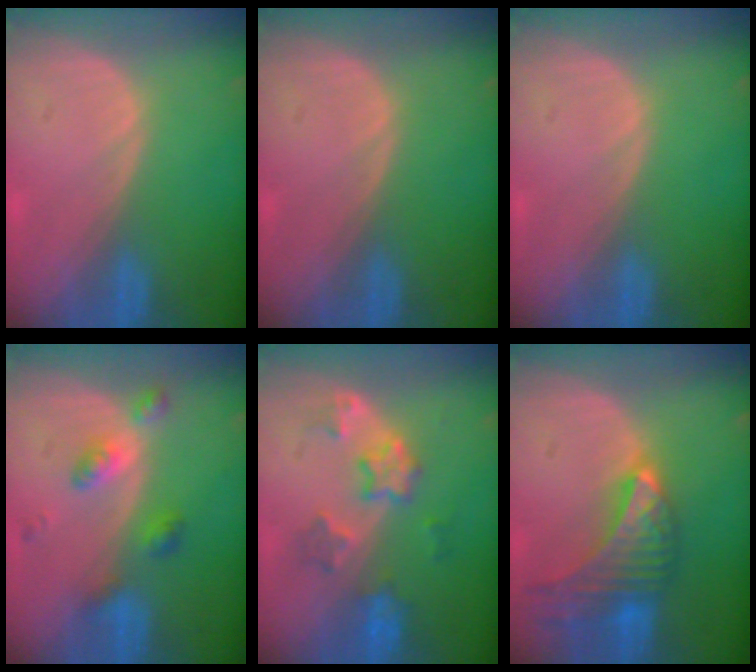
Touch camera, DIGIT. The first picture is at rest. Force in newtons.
{"total": 0.0}
{"total": 0.0}
{"total": 4.8, "press": 4.8, "slide": 0.1}
{"total": 5.8, "press": 5.8, "slide": 0.2}
{"total": 9.7, "press": 8.6, "slide": 4.5}